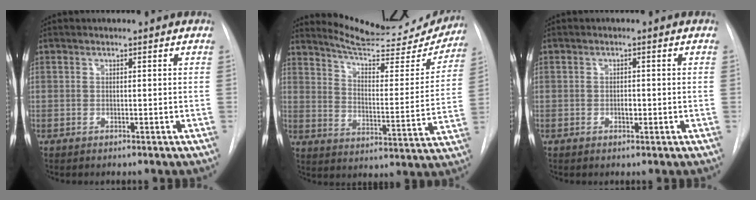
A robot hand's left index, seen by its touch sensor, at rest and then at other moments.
{"total": 20.5, "force": [19.4, 3.2, 5.8], "torque": [-0.079, -0.055, 0.254]}
{"total": 1.0, "force": [-0.2, 0.6, 0.8], "torque": [-0.015, 0.001, -0.003]}